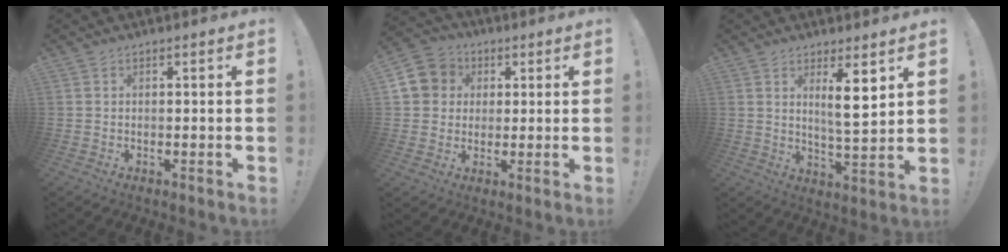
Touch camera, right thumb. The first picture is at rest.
{"total": 9.2, "force": [1.8, 8.6, 2.9], "torque": [-0.047, 0.003, 0.038]}
{"total": 8.7, "force": [4.0, 1.3, 7.6], "torque": [-0.113, -0.026, 0.061]}